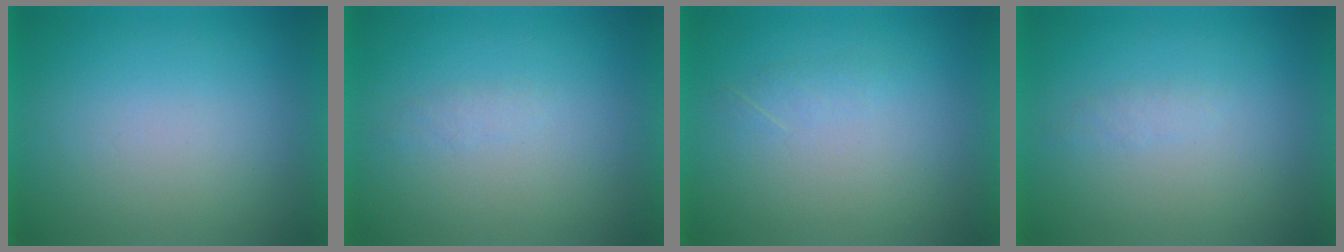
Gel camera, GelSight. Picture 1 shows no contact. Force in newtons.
{"total": 1.2}
{"total": 1.3}
{"total": 1.2}